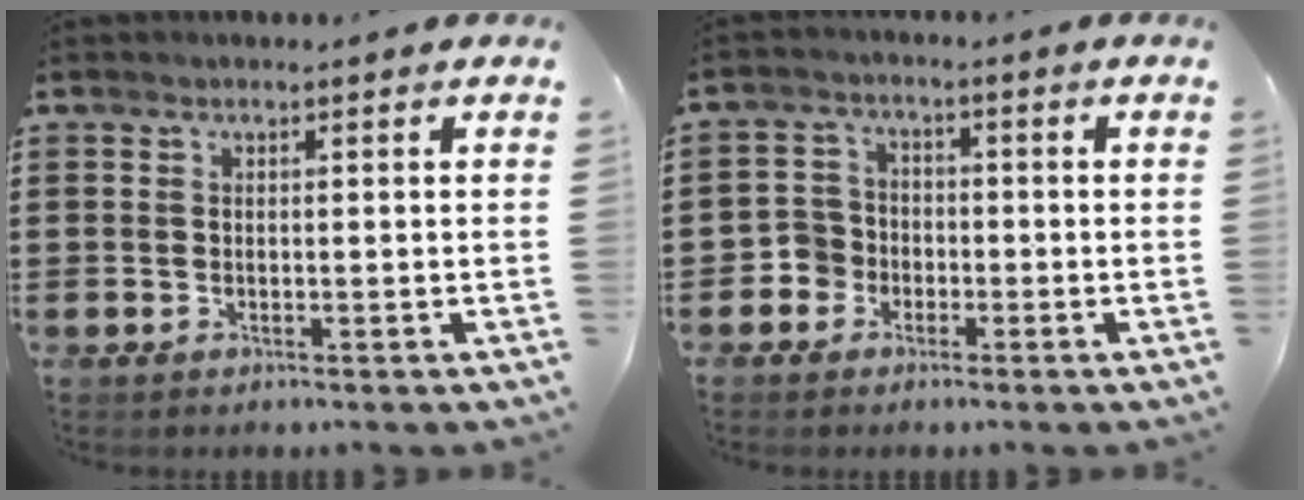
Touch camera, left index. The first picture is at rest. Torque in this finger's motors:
{"motor_torque": [-0.25, 0.41, 0.01, -0.01]}